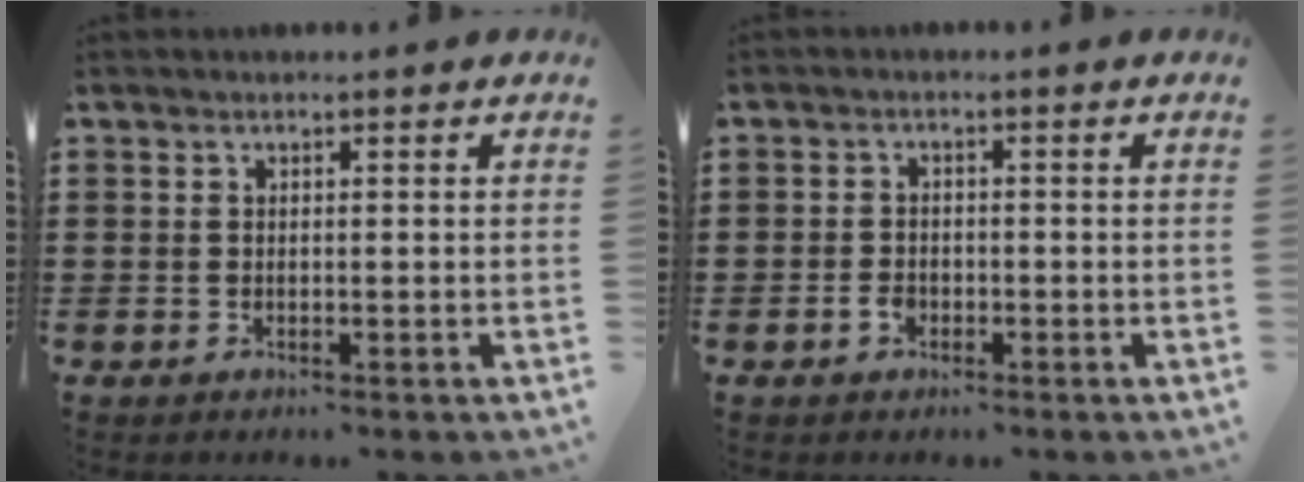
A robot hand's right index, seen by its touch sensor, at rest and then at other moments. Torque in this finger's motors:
{"motor_torque": [-0.39, 0.62, 0.01, 0.00]}